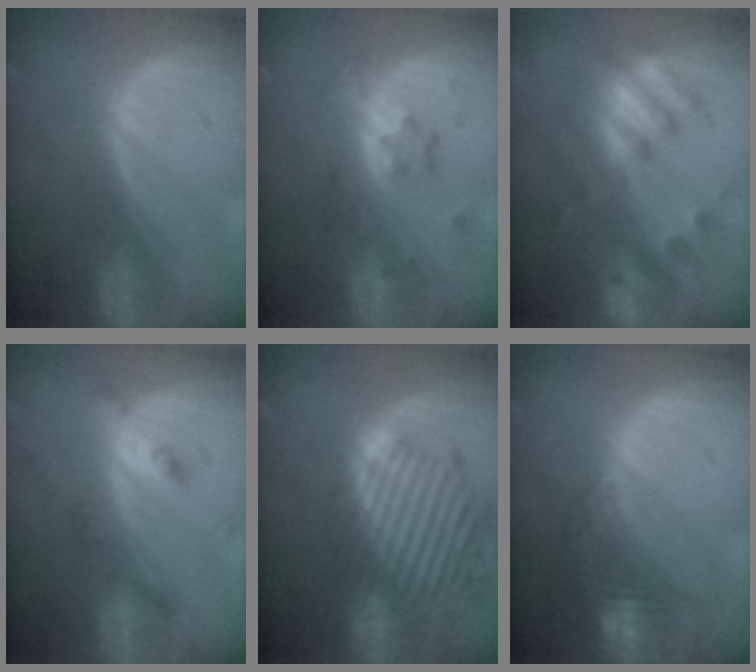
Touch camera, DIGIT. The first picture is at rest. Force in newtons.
{"total": 6.2, "press": 5.9, "slide": 1.7}
{"total": 7.4, "press": 7.3, "slide": 1.3}
{"total": 4.3, "press": 3.9, "slide": 1.8}
{"total": 13.8, "press": 11.7, "slide": 7.3}
{"total": 8.1, "press": 7.1, "slide": 3.8}